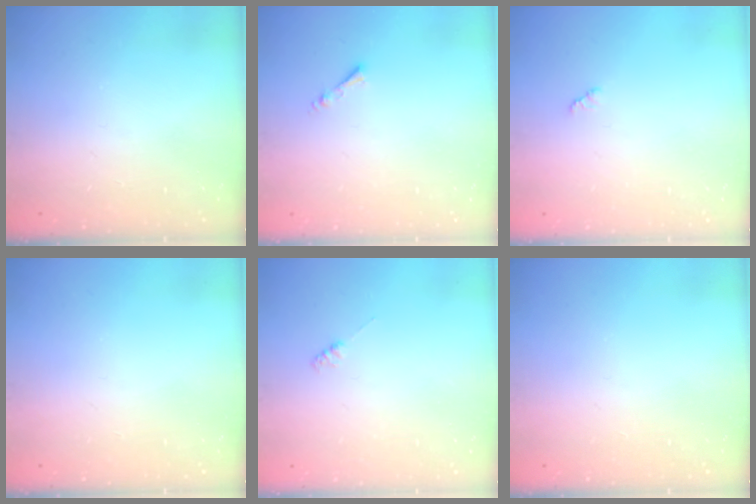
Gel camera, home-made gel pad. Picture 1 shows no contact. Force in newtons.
{"total": 1.3, "press": 1.2, "slide": 0.3}
{"total": 2.1, "press": 2.1, "slide": 0.3}
{"total": 0.0}
{"total": 2.3, "press": 2.3, "slide": 0.3}
{"total": 0.0}